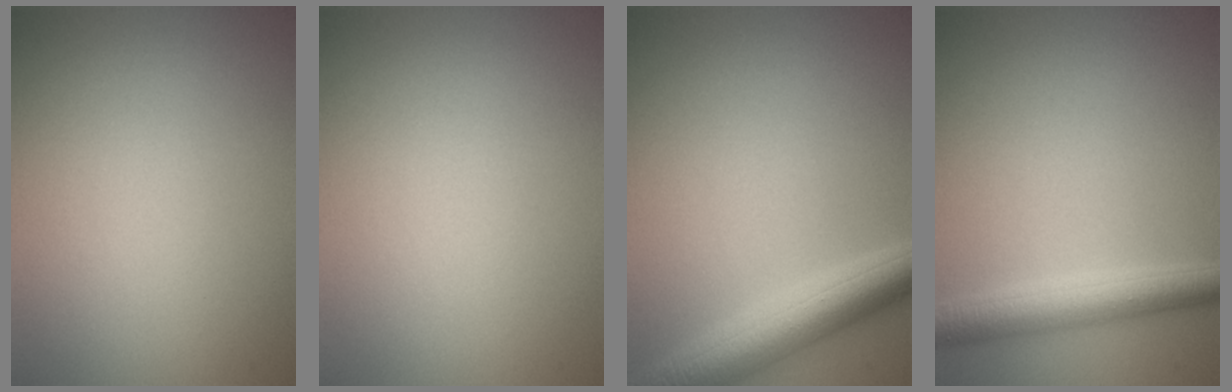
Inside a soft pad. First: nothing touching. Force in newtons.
{"total": 0.0}
{"total": 5.6, "press": 5.6, "slide": 0.2}
{"total": 3.9, "press": 3.9, "slide": 0.0}